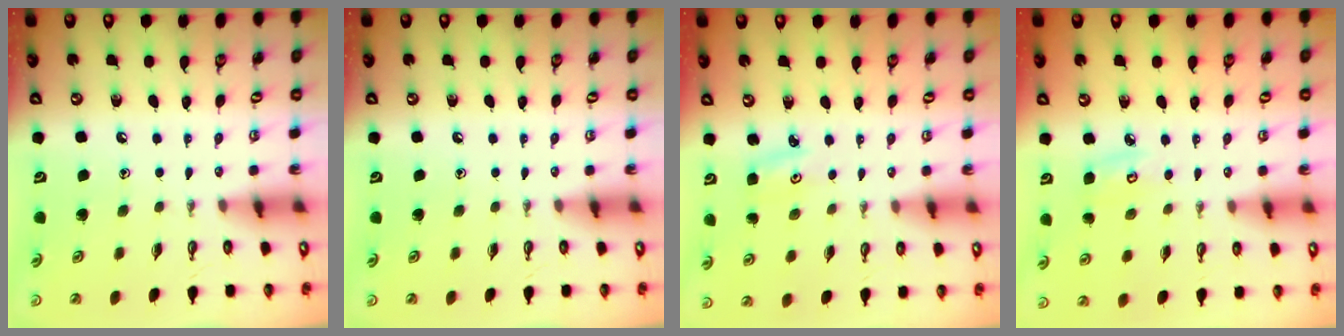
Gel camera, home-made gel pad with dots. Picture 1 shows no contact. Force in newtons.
{"total": 0.0}
{"total": 3.1, "press": 3.1, "slide": 0.3}
{"total": 4.8, "press": 4.8, "slide": 0.4}